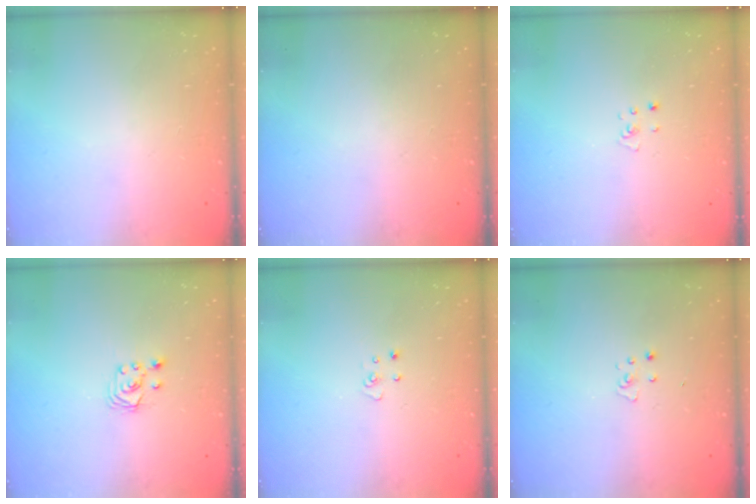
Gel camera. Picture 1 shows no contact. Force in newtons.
{"total": 0.0}
{"total": 2.6, "press": 2.6, "slide": 0.3}
{"total": 2.6, "press": 2.6, "slide": 0.3}
{"total": 3.0, "press": 3.0, "slide": 0.3}
{"total": 2.6, "press": 2.6, "slide": 0.2}